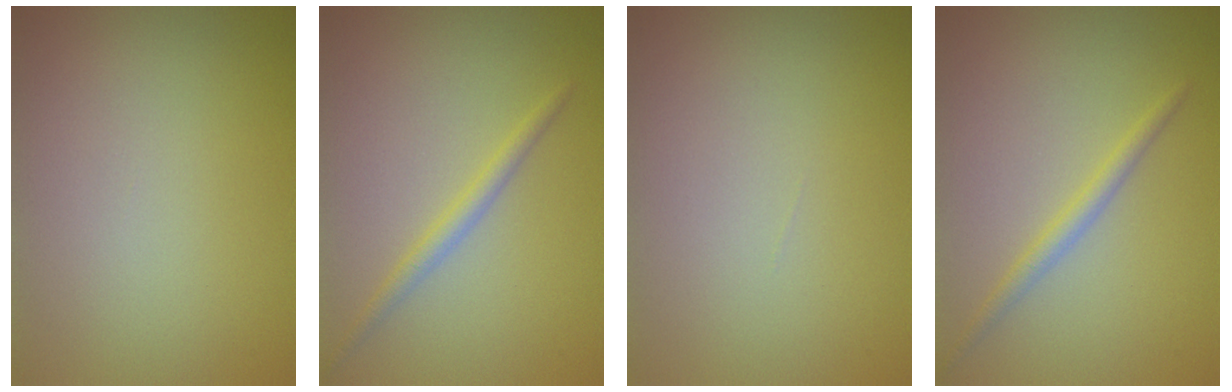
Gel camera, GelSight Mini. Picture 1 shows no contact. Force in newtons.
{"total": 1.6, "press": 1.6, "slide": 0.1}
{"total": 0.0}
{"total": 1.6, "press": 1.6, "slide": 0.1}